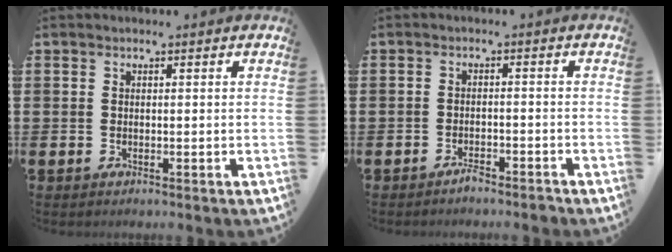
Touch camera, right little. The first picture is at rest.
{"total": 1.6, "force": [-1.5, 0.2, 0.5], "torque": [-0.012, 0.002, -0.030]}